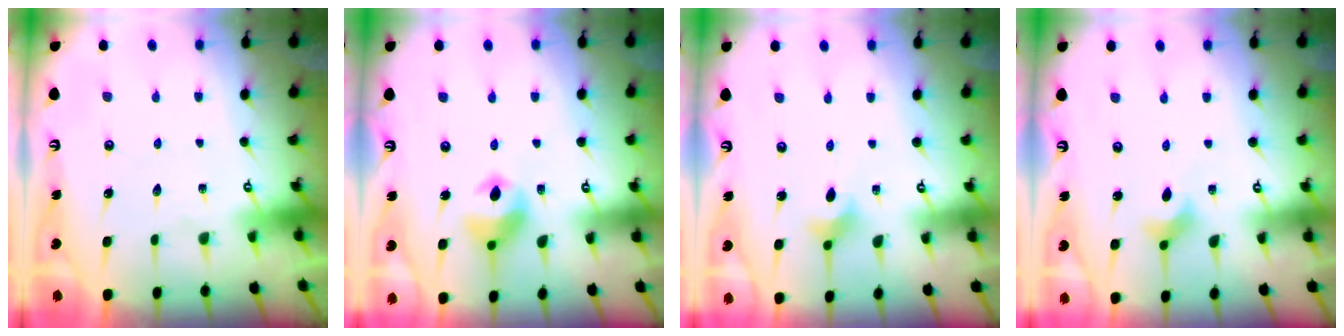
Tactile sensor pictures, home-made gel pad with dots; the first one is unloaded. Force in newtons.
{"total": 10.3, "press": 10.2, "slide": 1.3}
{"total": 2.6, "press": 2.6, "slide": 0.4}
{"total": 2.7, "press": 2.7, "slide": 0.5}